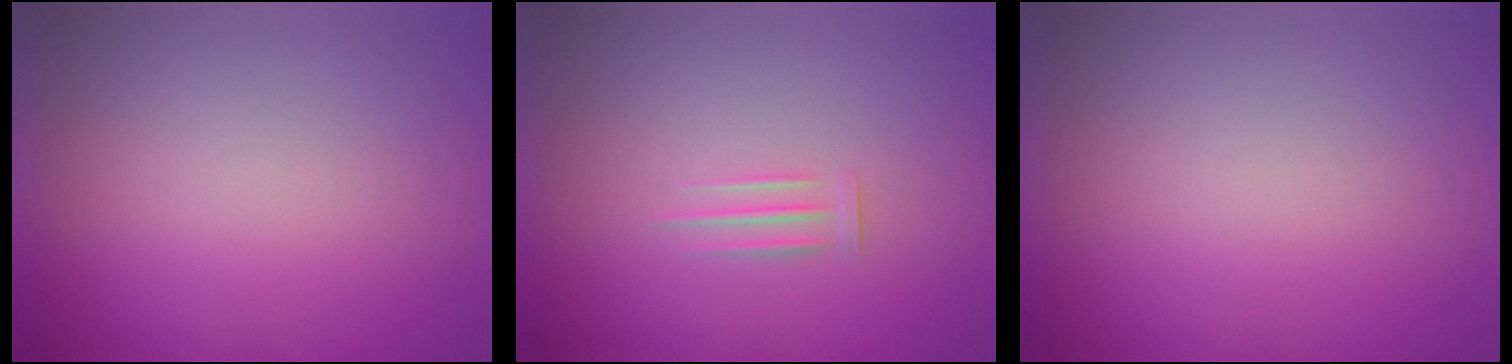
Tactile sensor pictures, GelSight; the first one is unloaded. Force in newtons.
{"total": 1.9}
{"total": 0.0}